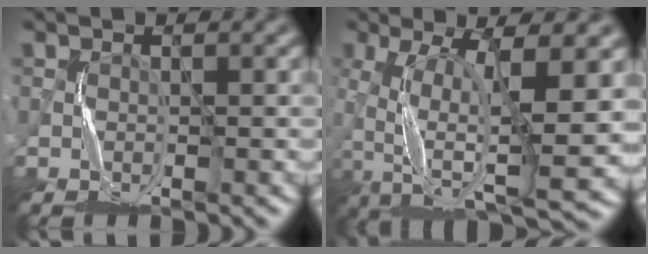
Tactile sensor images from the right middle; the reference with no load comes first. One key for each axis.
{"total": 11.6, "fx": -1.2, "fy": 3.7, "fz": 10.9, "tx": -0.193, "ty": -0.004, "tz": -0.012}